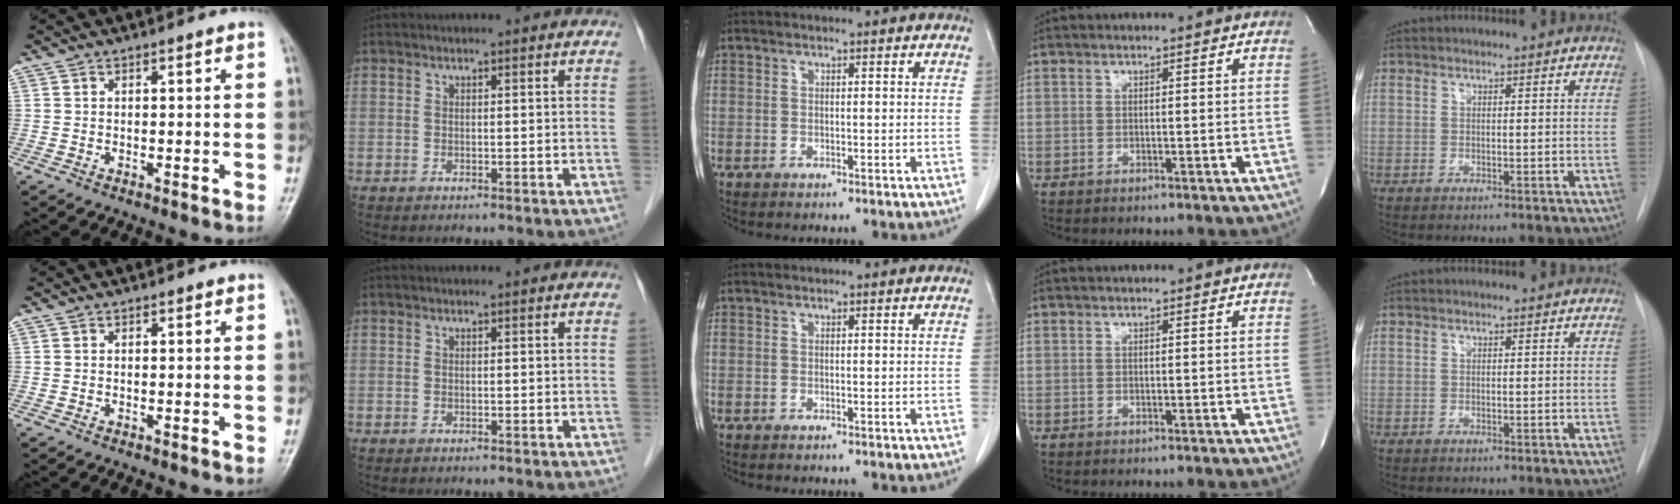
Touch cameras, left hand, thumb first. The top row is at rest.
{}